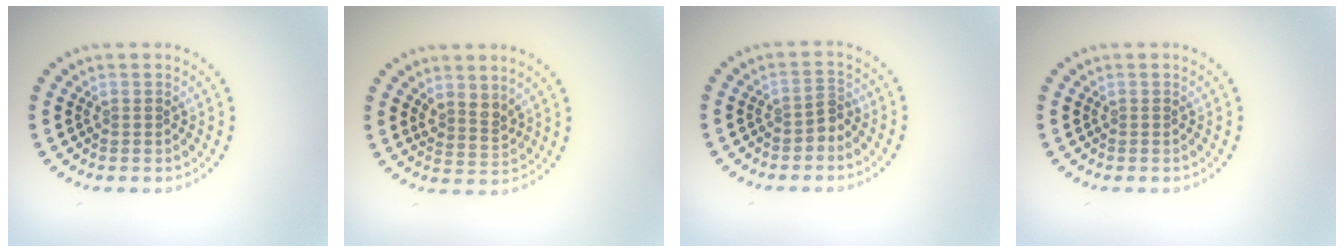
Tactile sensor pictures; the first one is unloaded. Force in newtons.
{"total": 2.1, "press": 1.7, "slide": 1.2}
{"total": 1.4, "press": 1.2, "slide": 0.7}
{"total": 0.0}